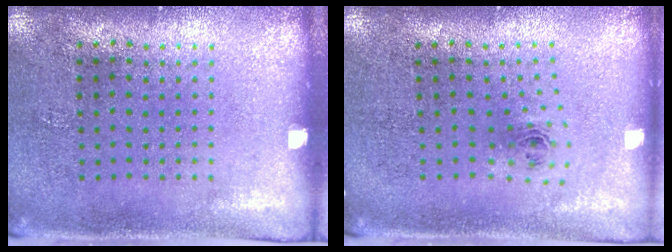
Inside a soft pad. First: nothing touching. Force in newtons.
{"total": 0.8, "press": 0.3, "slide": 0.7}